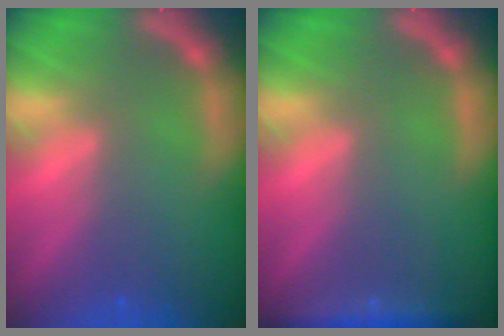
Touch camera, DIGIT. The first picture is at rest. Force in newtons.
{"total": 3.0}